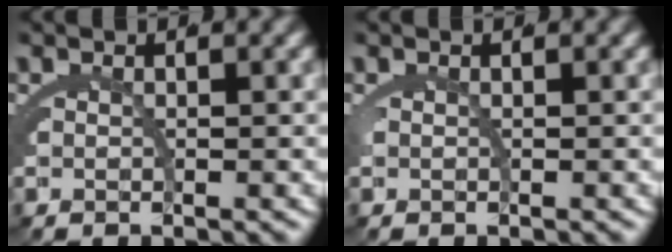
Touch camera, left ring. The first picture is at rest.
{"total": 0.6, "force": [0.1, -0.6, 0.0], "torque": [-0.003, 0.000, 0.006]}